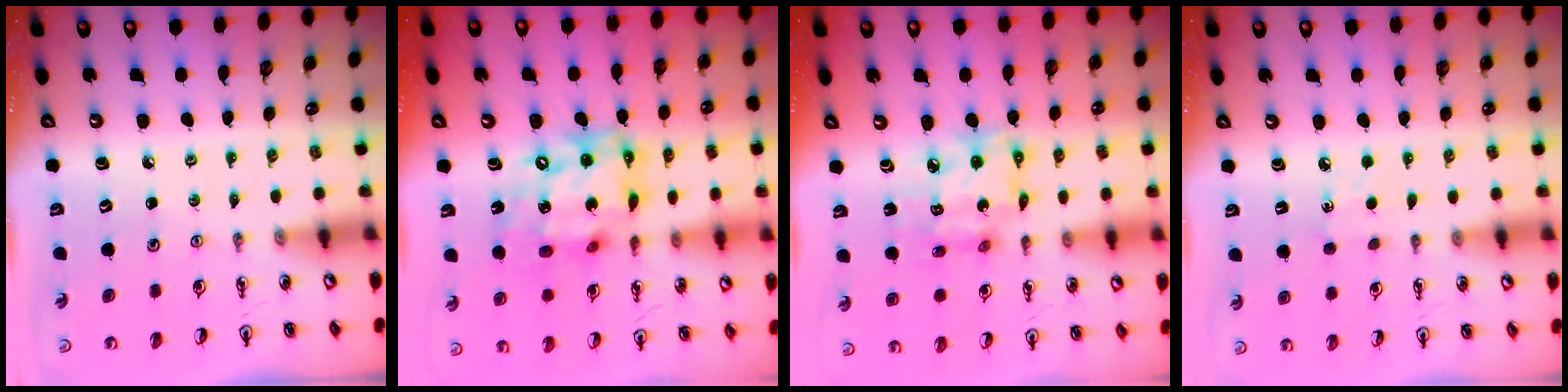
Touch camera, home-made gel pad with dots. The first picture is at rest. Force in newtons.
{"total": 16.4, "press": 16.4, "slide": 0.9}
{"total": 11.9, "press": 11.8, "slide": 0.9}
{"total": 5.4, "press": 5.4, "slide": 0.6}